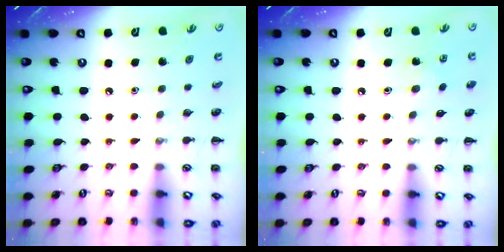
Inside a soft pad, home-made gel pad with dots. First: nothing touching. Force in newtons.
{"total": 5.3, "press": 5.1, "slide": 1.4}